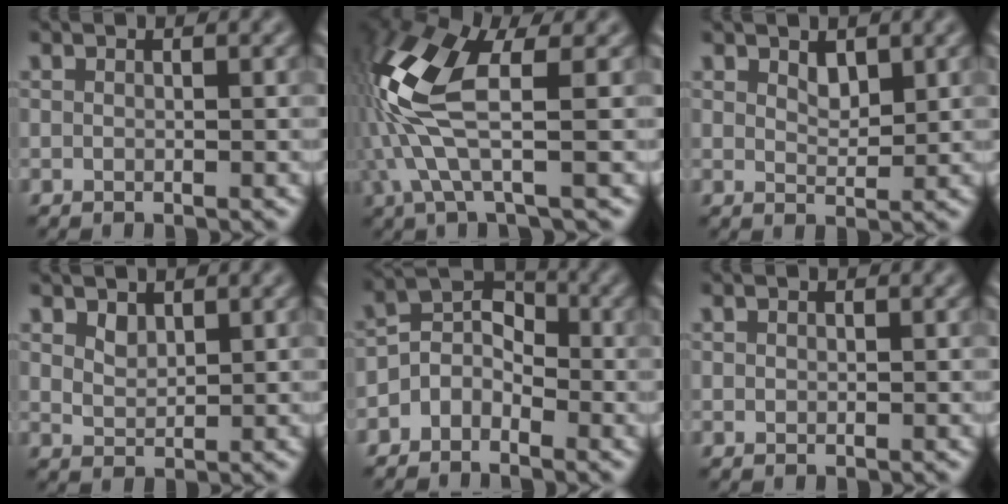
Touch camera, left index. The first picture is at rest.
{"total": 8.2, "force": [-0.4, 2.9, 7.6], "torque": [-0.198, 0.009, -0.019]}
{"total": 1.3, "force": [0.9, 0.6, 0.6], "torque": [-0.017, -0.008, 0.020]}
{"total": 1.2, "force": [0.9, 0.7, 0.4], "torque": [-0.018, -0.007, 0.025]}
{"total": 3.1, "force": [-2.0, 2.1, 1.1], "torque": [-0.019, 0.010, -0.047]}
{"total": 0.0}